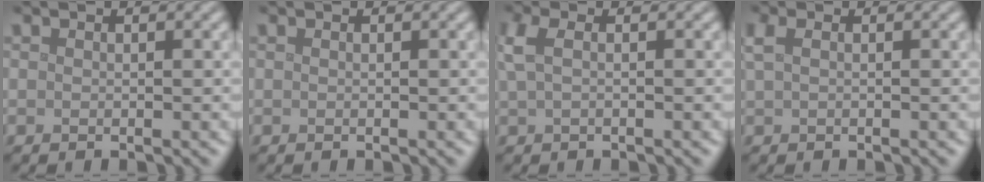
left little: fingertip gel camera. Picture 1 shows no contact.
{"total": 0.0}
{"total": 2.3, "force": [0.7, 0.9, 2.0], "torque": [-0.044, 0.009, 0.009]}
{"total": 1.4, "force": [0.6, 0.5, 1.2], "torque": [-0.024, 0.008, 0.010]}